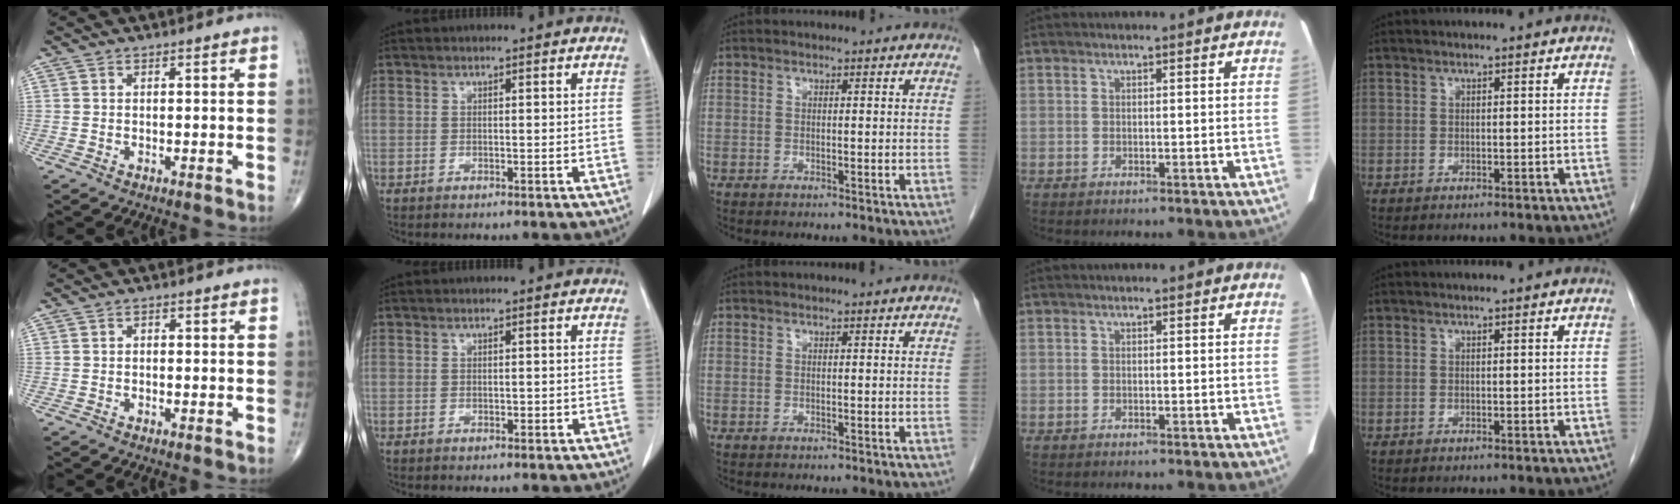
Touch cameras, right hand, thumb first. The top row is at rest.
{"thumb": {"total": 0.8, "force": [-0.1, 0.6, 0.5], "torque": [-0.004, 0.002, -0.006]}, "index": {"total": 0.7, "force": [-0.2, 0.4, 0.5], "torque": [-0.012, 0.000, 0.002]}}